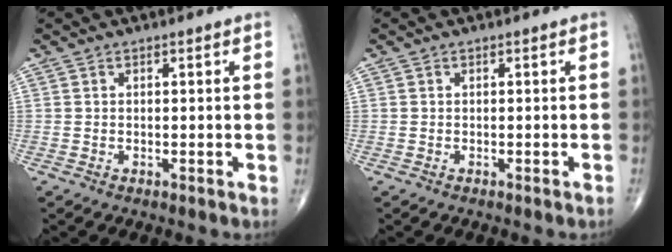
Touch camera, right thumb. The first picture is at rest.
{"total": 0.0}